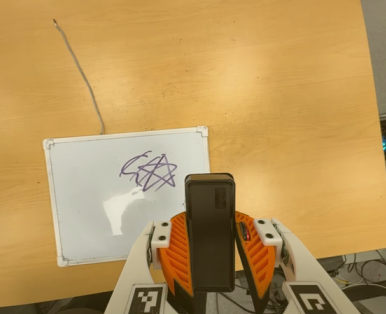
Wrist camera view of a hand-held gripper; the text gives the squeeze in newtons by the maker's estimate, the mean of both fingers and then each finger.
{"total": 7.4, "left": 6.1, "right": 8.7}